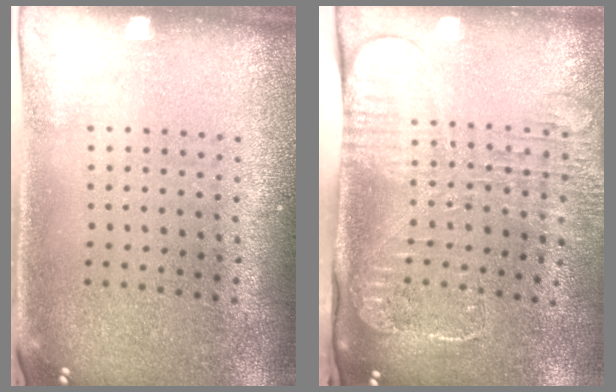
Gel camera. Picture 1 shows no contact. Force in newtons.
{"total": 2.8, "press": 2.1, "slide": 1.8}